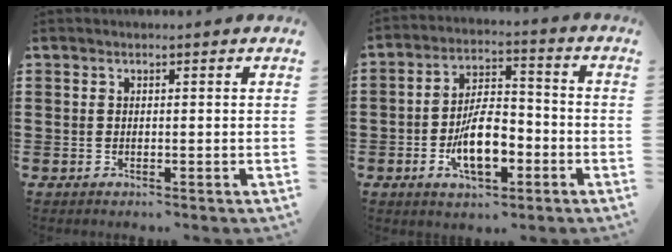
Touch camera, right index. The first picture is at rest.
{"total": 9.2, "force": [-3.2, 4.3, 7.5], "torque": [-0.141, -0.001, -0.059]}